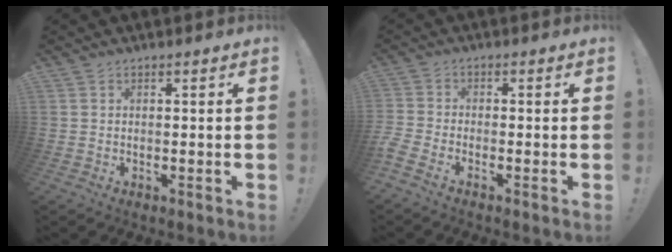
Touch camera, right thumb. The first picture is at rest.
{"total": 3.0, "force": [-1.9, 1.3, 1.9], "torque": [-0.057, -0.010, -0.036]}